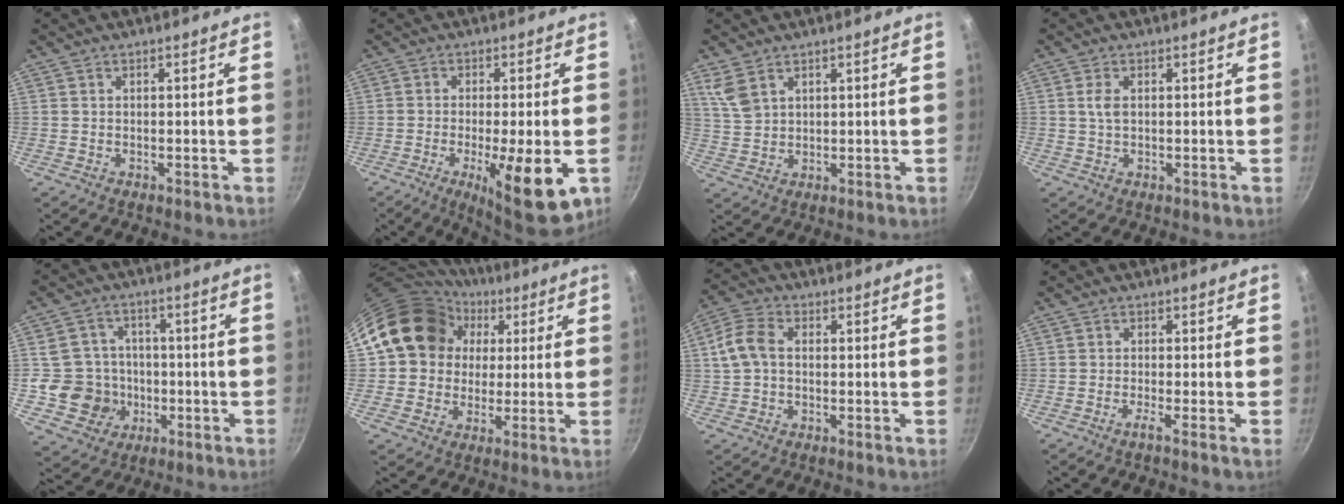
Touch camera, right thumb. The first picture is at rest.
{"total": 13.0, "force": [-4.2, 3.1, 11.9], "torque": [-0.177, -0.002, -0.058]}
{"total": 5.1, "force": [3.0, 3.0, 2.8], "torque": [-0.051, -0.012, 0.070]}
{"total": 2.3, "force": [0.5, 1.2, 1.9], "torque": [-0.037, 0.001, 0.009]}
{"total": 10.1, "force": [-1.8, 9.6, 2.5], "torque": [-0.007, 0.029, -0.031]}
{"total": 17.0, "force": [4.0, 14.7, 7.7], "torque": [-0.109, 0.028, 0.062]}
{"total": 6.9, "force": [0.4, 4.8, 5.0], "torque": [-0.104, 0.019, -0.002]}
{"total": 1.6, "force": [-0.9, -0.5, 1.3], "torque": [-0.031, 0.001, -0.022]}